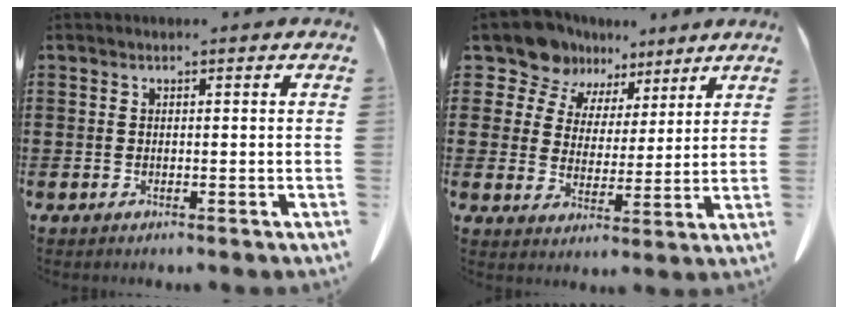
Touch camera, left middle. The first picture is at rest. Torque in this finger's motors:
{"motor_torque": [0.84, 0.67, 0.02, 0.00]}